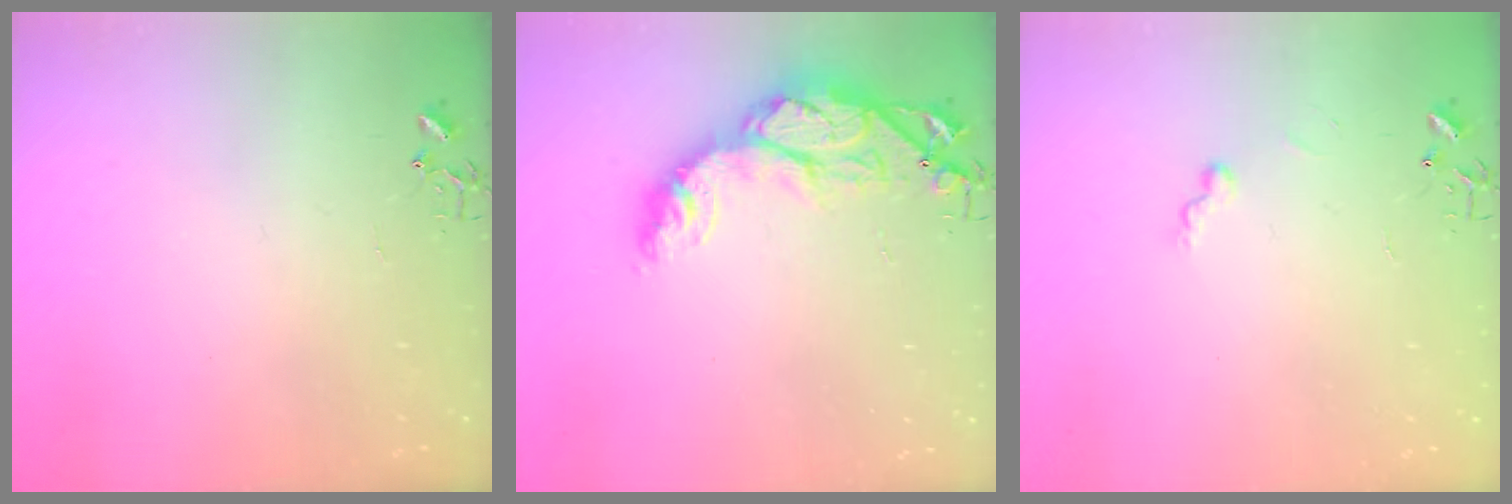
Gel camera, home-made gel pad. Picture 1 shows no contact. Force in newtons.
{"total": 15.3, "press": 15.3, "slide": 1.1}
{"total": 5.9, "press": 5.8, "slide": 0.6}